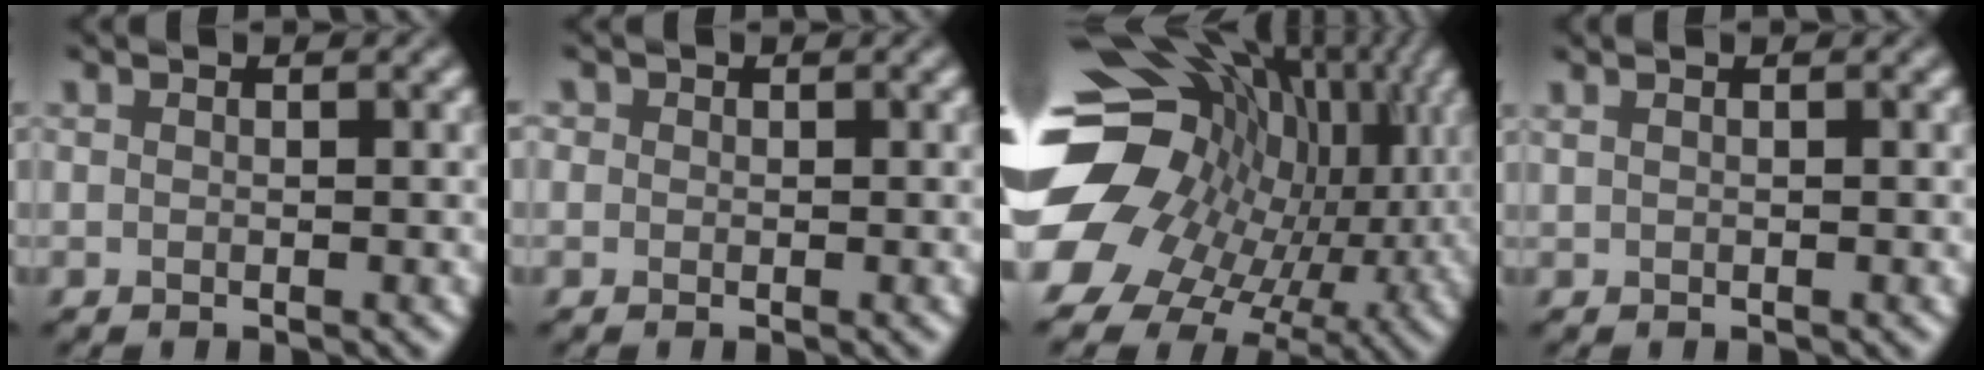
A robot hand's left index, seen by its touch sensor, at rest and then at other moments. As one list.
[{"total": 0.7, "force": [0.1, 0.7, 0.1], "torque": [0.002, -0.003, -0.007]}, {"total": 18.5, "force": [0.0, 14.3, 11.8], "torque": [-0.229, -0.031, 0.028]}, {"total": 1.1, "force": [0.7, 0.5, 0.7], "torque": [-0.012, -0.003, 0.003]}]